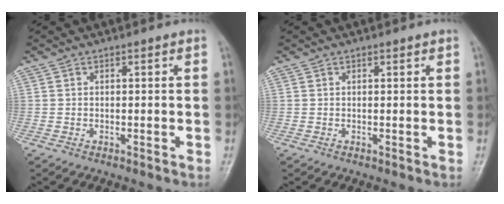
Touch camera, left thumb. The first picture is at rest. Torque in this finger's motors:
{"motor_torque": [-0.04, 0.03, -0.39, -0.30, -0.01]}